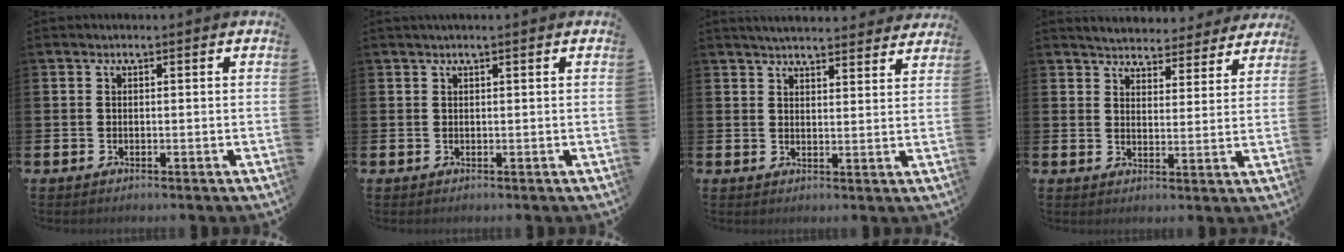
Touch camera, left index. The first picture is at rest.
{"total": 0.6, "force": [0.4, -0.1, 0.4], "torque": [-0.012, 0.003, 0.009]}
{"total": 4.2, "force": [4.2, 0.4, 0.5], "torque": [-0.017, -0.022, 0.076]}
{"total": 4.6, "force": [4.5, 0.9, 0.0], "torque": [-0.016, -0.035, 0.078]}